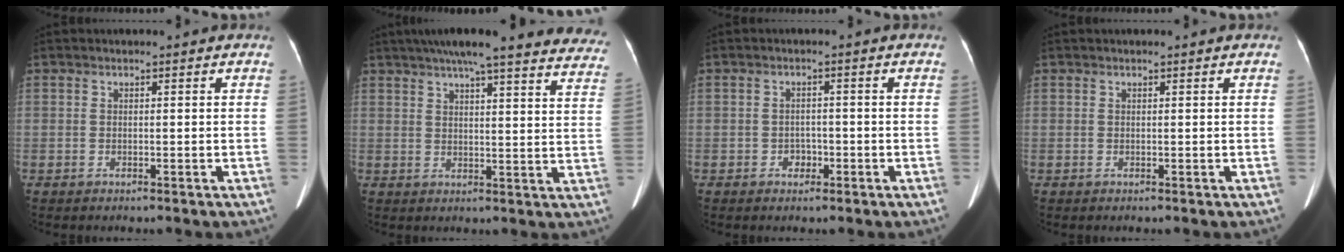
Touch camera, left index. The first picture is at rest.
{"total": 28.6, "force": [25.0, 3.6, 13.3], "torque": [-0.182, -0.034, 0.290]}
{"total": 2.1, "force": [-0.9, 1.6, 0.9], "torque": [-0.015, 0.002, -0.010]}
{"total": 0.5, "force": [0.4, 0.1, 0.3], "torque": [-0.009, 0.007, 0.006]}